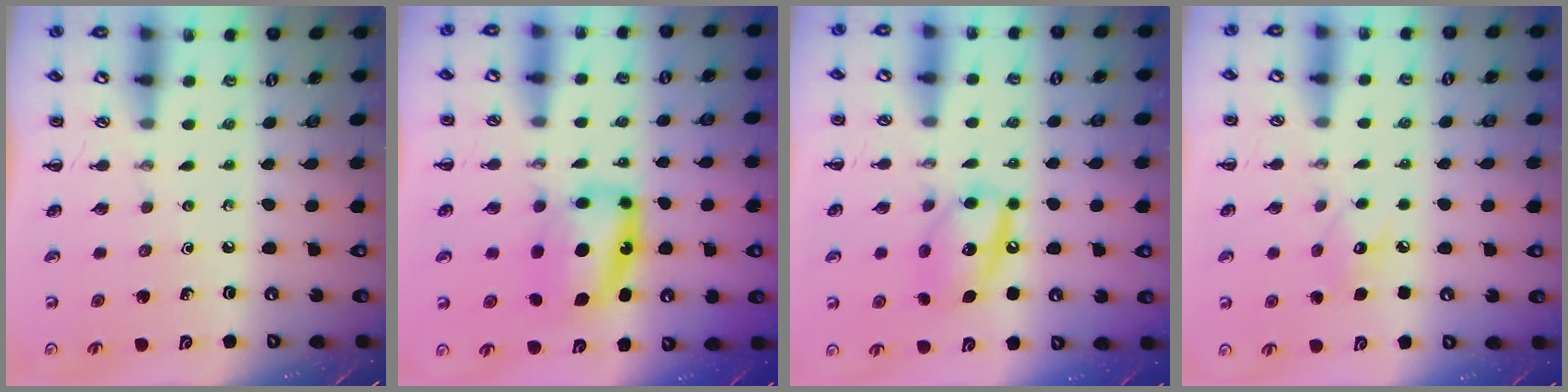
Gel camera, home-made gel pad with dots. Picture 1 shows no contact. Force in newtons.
{"total": 9.5, "press": 9.2, "slide": 2.3}
{"total": 13.5, "press": 13.4, "slide": 2.0}
{"total": 7.1, "press": 6.9, "slide": 1.5}